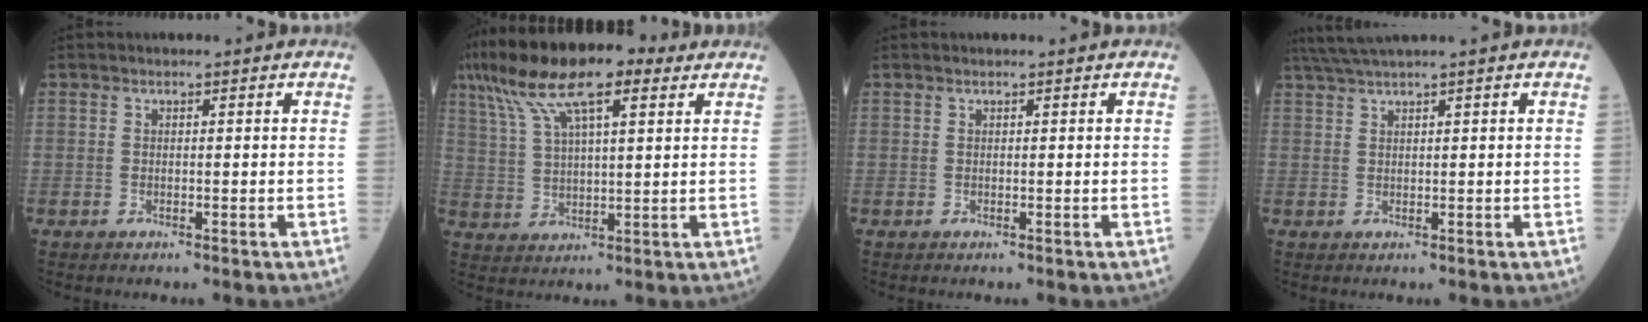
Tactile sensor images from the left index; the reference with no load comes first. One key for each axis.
{"total": 14.7, "fx": 8.8, "fy": 3.8, "fz": 11.2, "tx": -0.212, "ty": 0.043, "tz": 0.158}
{"total": 0.0}
{"total": 3.2, "fx": 2.5, "fy": -1.0, "fz": 1.8, "tx": -0.044, "ty": 0.013, "tz": 0.058}